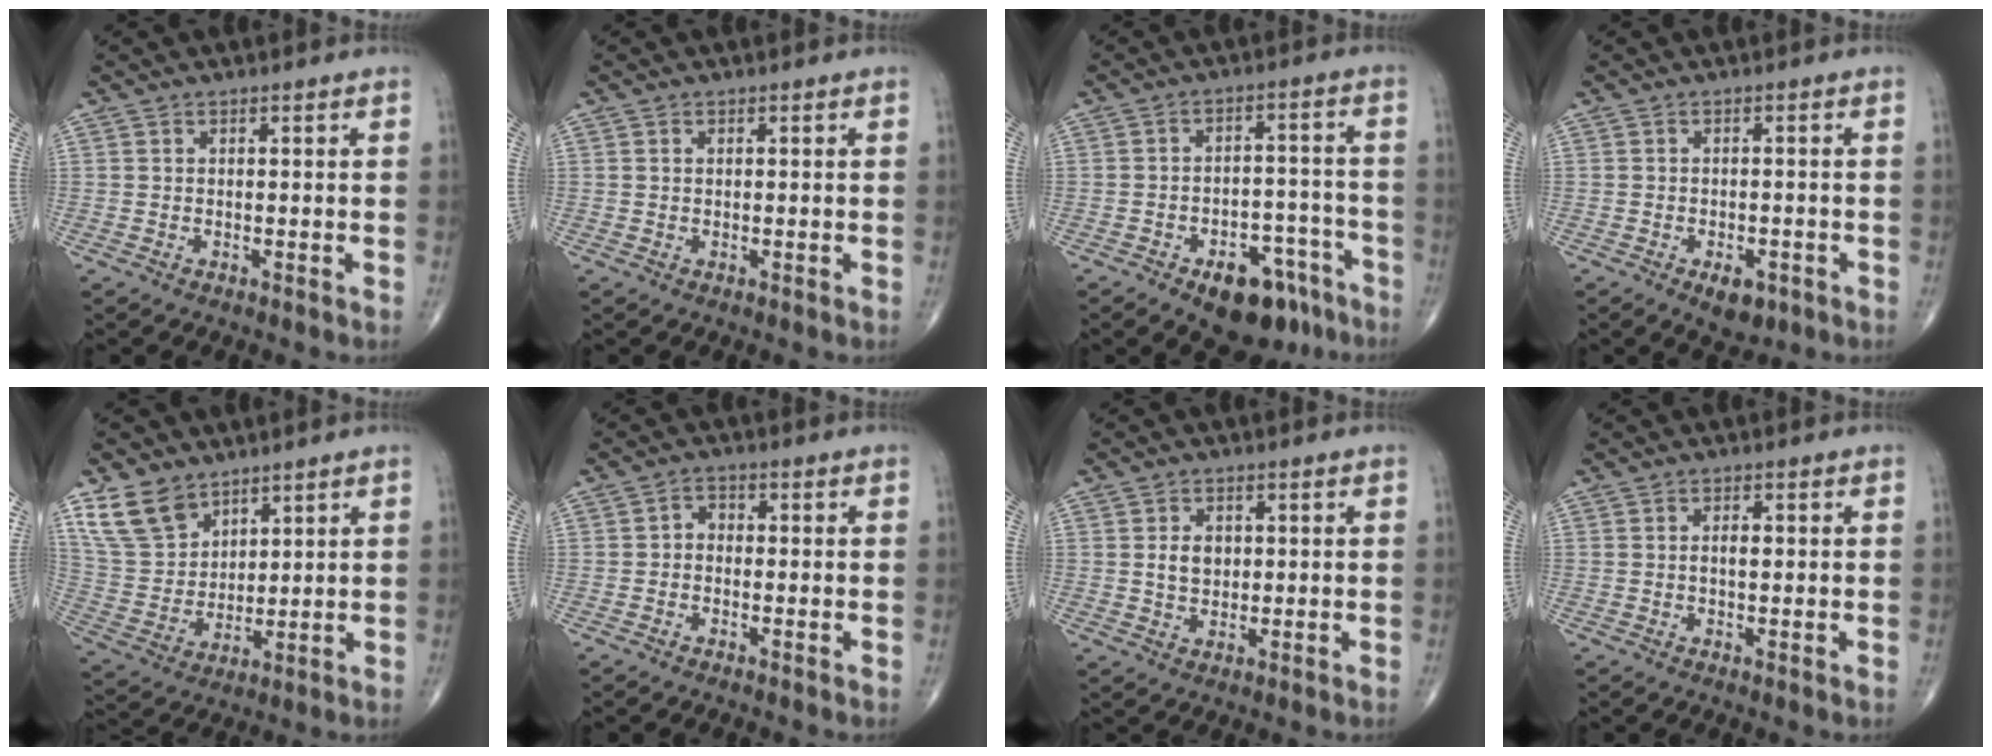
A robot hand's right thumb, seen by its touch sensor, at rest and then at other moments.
{"total": 0.5, "force": [0.1, 0.4, 0.3], "torque": [-0.007, 0.000, 0.003]}
{"total": 12.9, "force": [-8.2, 6.8, 7.3], "torque": [-0.065, 0.064, -0.112]}
{"total": 4.7, "force": [-2.3, 2.6, 3.2], "torque": [-0.038, 0.006, -0.026]}
{"total": 10.8, "force": [7.2, 6.9, 4.2], "torque": [-0.066, -0.032, 0.155]}
{"total": 2.3, "force": [-0.4, 1.9, 1.3], "torque": [-0.002, 0.012, -0.018]}
{"total": 4.1, "force": [0.6, 3.1, 2.6], "torque": [-0.031, -0.002, 0.013]}
{"total": 2.1, "force": [0.1, 1.0, 1.9], "torque": [-0.031, 0.001, -0.001]}